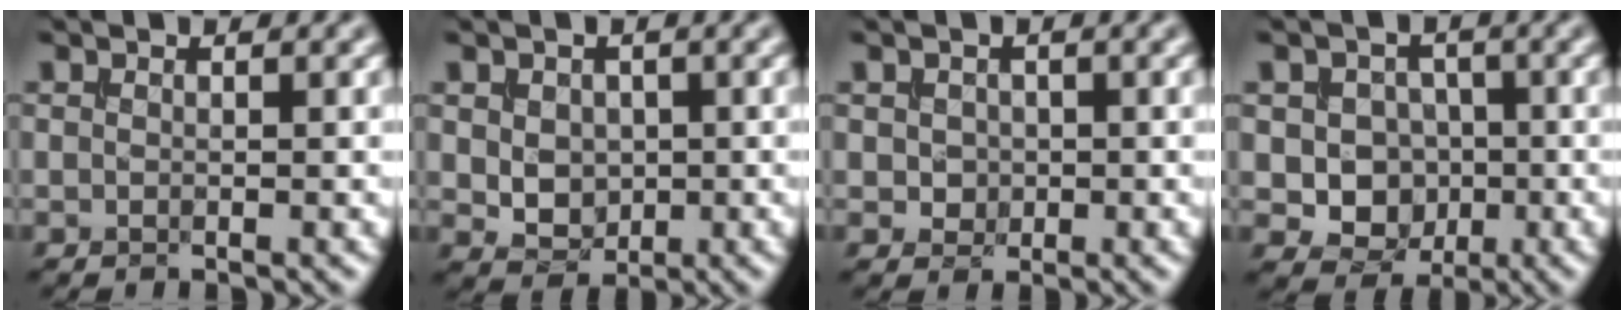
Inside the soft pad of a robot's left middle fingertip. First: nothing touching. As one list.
[{"total": 2.8, "force": [0.2, 2.2, 1.7], "torque": [-0.038, -0.005, 0.007]}, {"total": 1.4, "force": [0.1, 1.2, 0.5], "torque": [-0.013, -0.002, 0.003]}, {"total": 5.2, "force": [-0.5, 4.6, 2.3], "torque": [-0.019, 0.000, -0.026]}]